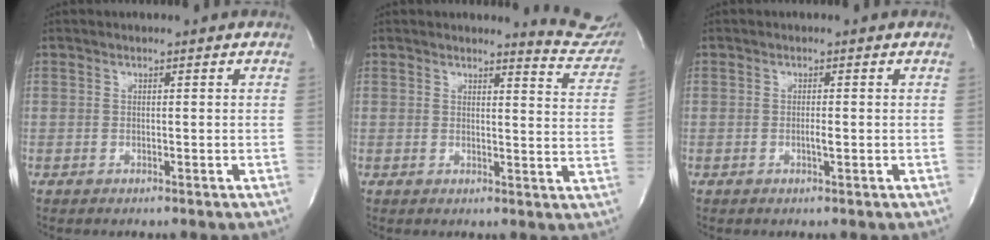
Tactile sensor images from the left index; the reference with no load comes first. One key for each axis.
{"total": 7.6, "fx": 7.6, "fy": 0.4, "fz": 0.4, "tx": 0.009, "ty": -0.071, "tz": 0.059}
{"total": 1.0, "fx": -0.2, "fy": 0.1, "fz": 0.9, "tx": -0.017, "ty": 0.000, "tz": -0.004}